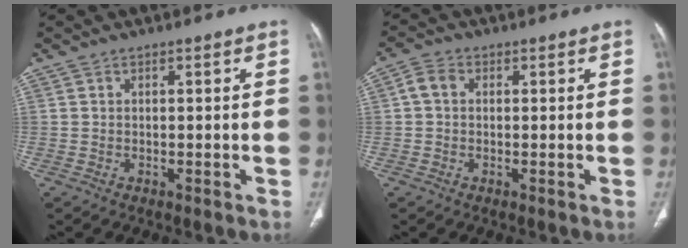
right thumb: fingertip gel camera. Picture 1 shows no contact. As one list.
[{"total": 3.2, "force": [0.3, 2.4, 2.0], "torque": [-0.038, 0.012, 0.003]}]